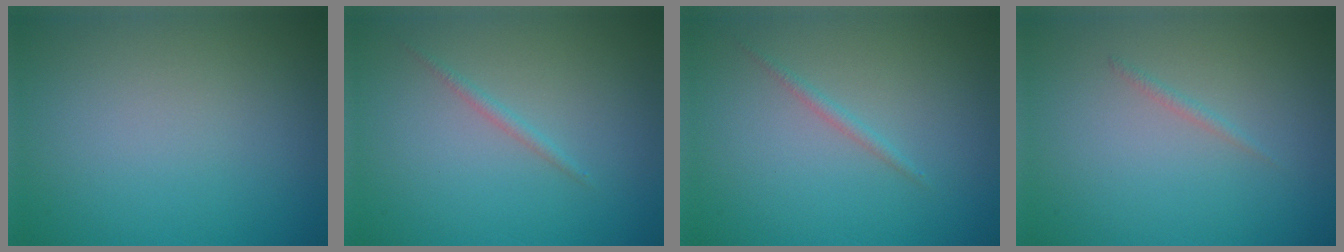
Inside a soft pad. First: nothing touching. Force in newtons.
{"total": 0.8, "press": 0.8, "slide": 0.0}
{"total": 0.8, "press": 0.8, "slide": 0.0}
{"total": 0.6, "press": 0.6, "slide": 0.1}